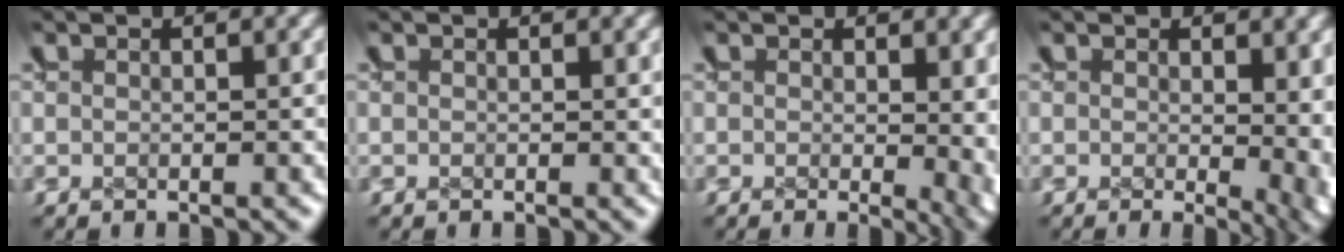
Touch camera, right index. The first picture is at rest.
{"total": 0.0}
{"total": 3.0, "force": [0.0, 1.2, 2.7], "torque": [-0.025, -0.016, 0.006]}
{"total": 3.7, "force": [-0.4, 1.7, 3.3], "torque": [-0.031, -0.021, 0.004]}